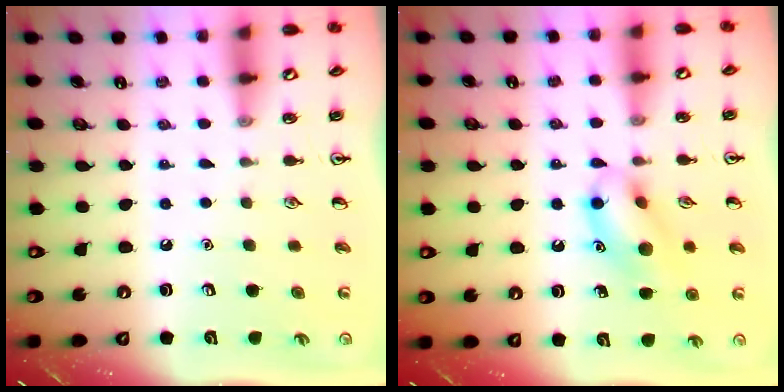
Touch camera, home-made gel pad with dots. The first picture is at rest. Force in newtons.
{"total": 12.1, "press": 12.1, "slide": 0.8}